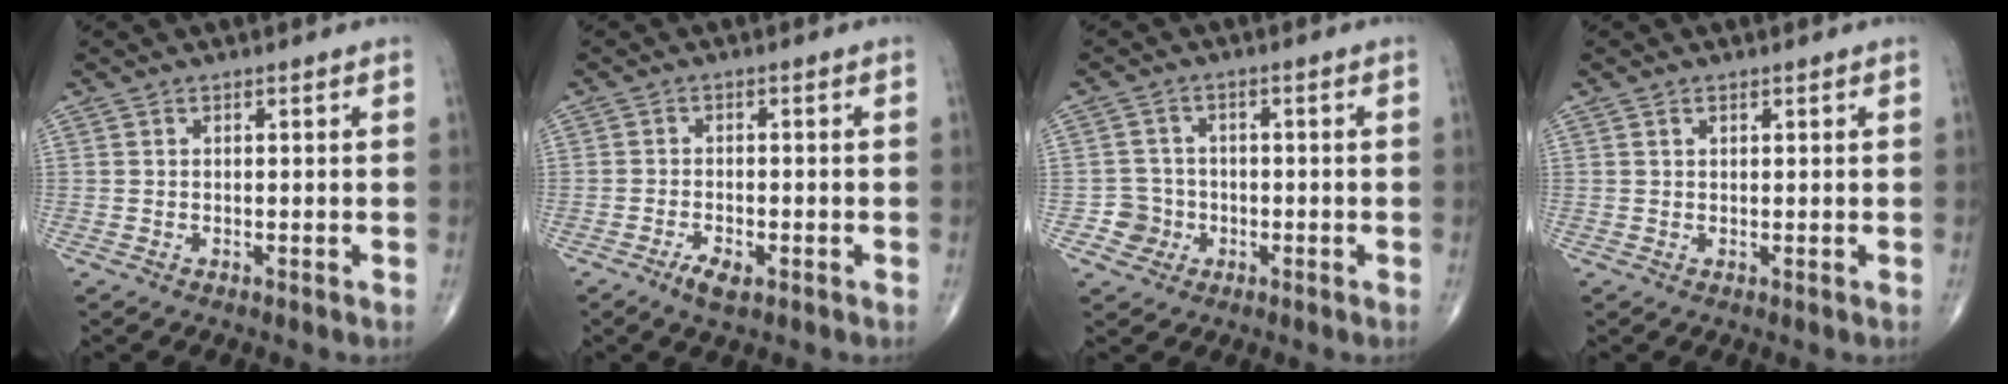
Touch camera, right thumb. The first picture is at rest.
{"total": 3.3, "force": [-1.8, 1.4, 2.4], "torque": [-0.045, 0.002, -0.032]}
{"total": 4.0, "force": [-1.4, 3.8, -0.1], "torque": [0.027, 0.014, -0.028]}
{"total": 0.7, "force": [0.4, 0.4, 0.4], "torque": [-0.006, -0.001, 0.007]}